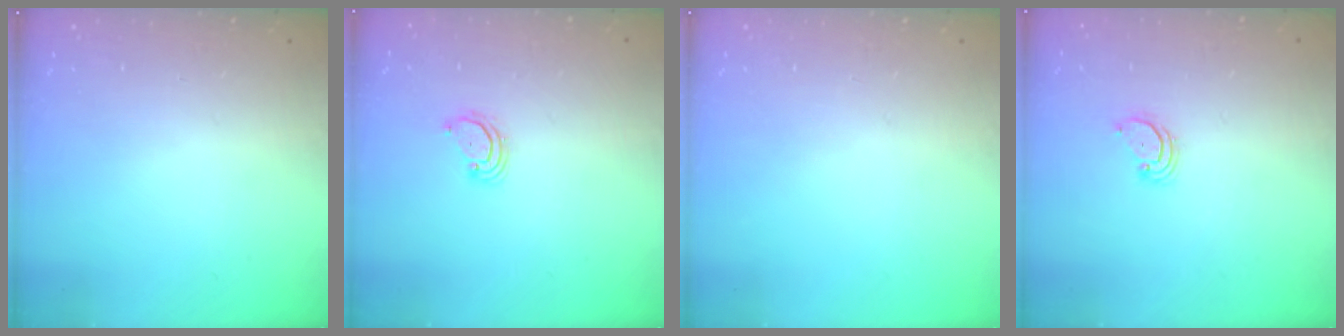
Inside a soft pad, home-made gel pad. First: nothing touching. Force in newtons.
{"total": 2.9, "press": 2.9, "slide": 0.3}
{"total": 0.0}
{"total": 2.2, "press": 2.2, "slide": 0.3}